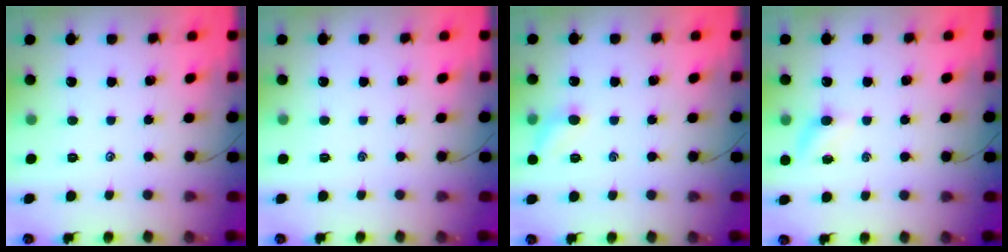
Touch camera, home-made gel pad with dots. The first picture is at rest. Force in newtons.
{"total": 0.0}
{"total": 5.8, "press": 5.5, "slide": 1.8}
{"total": 5.3, "press": 5.1, "slide": 1.3}